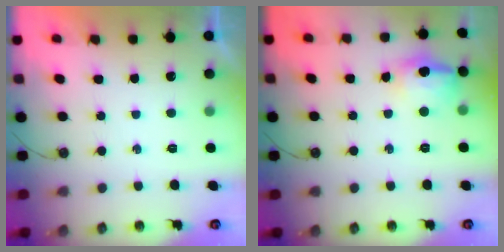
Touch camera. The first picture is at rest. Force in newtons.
{"total": 13.3, "press": 13.2, "slide": 1.4}